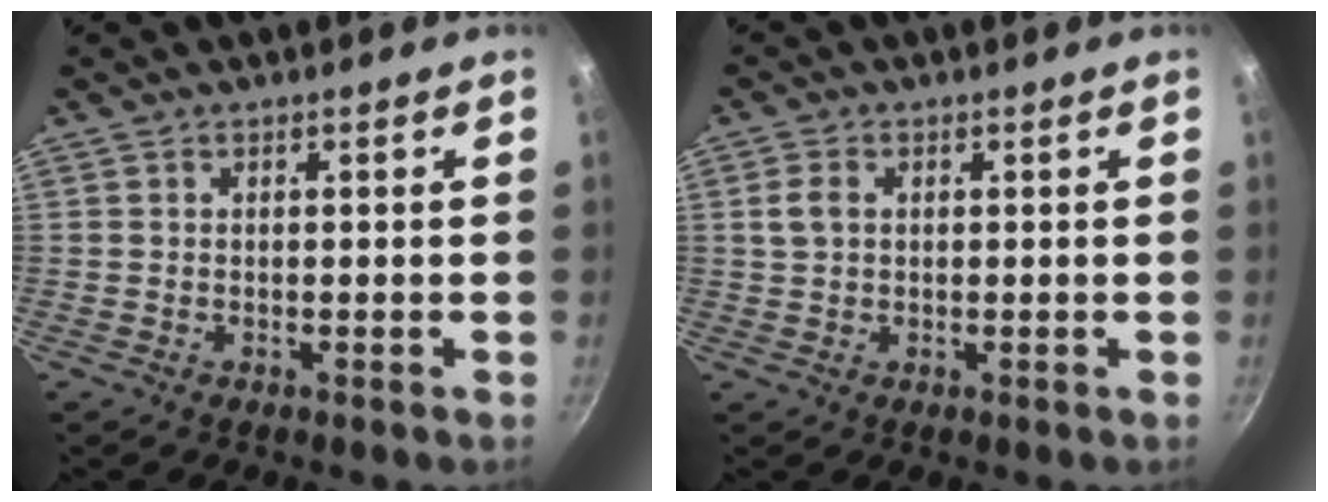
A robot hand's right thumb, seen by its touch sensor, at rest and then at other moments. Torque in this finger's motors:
{"motor_torque": [-0.61, 0.02, -0.11, 0.12, 0.11]}